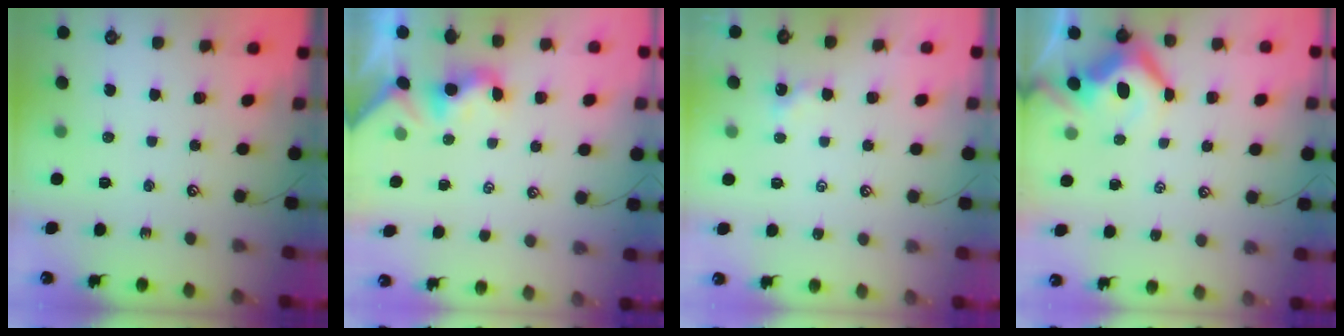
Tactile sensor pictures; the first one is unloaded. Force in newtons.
{"total": 2.0, "press": 2.0, "slide": 0.5}
{"total": 0.6, "press": 0.5, "slide": 0.2}
{"total": 5.7, "press": 5.6, "slide": 0.9}